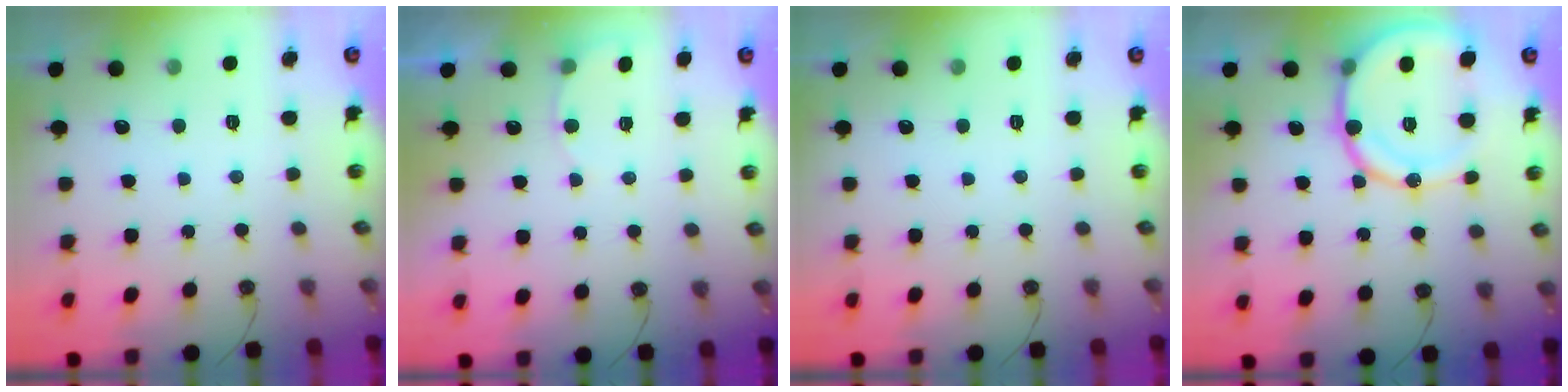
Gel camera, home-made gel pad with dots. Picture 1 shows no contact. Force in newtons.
{"total": 5.0, "press": 4.7, "slide": 1.4}
{"total": 0.0}
{"total": 16.7, "press": 16.4, "slide": 3.4}